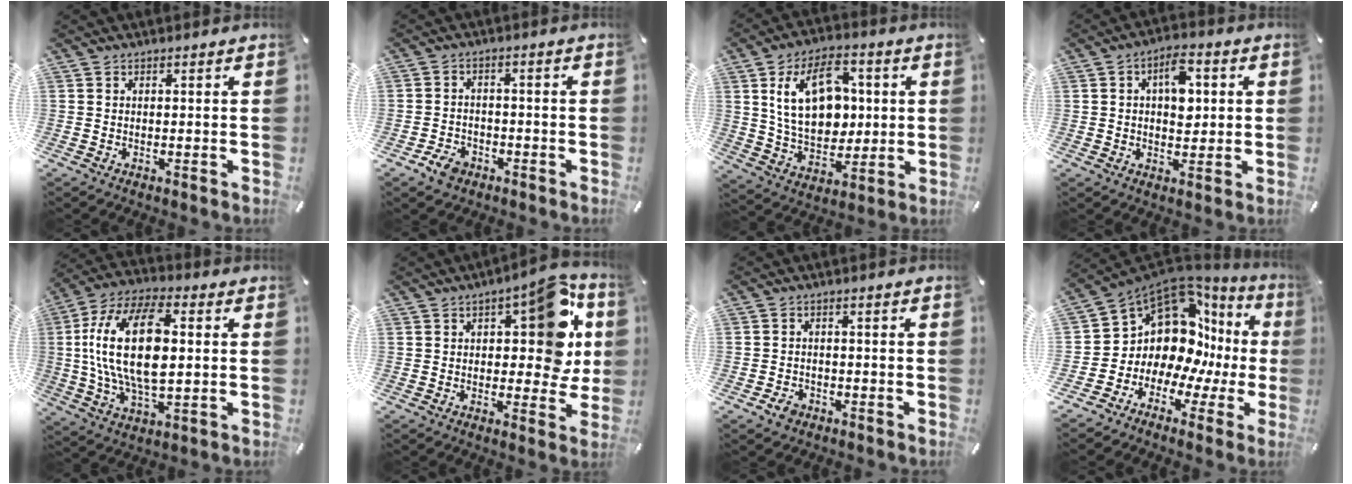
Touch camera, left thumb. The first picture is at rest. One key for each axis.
{"total": 4.7, "fx": -3.0, "fy": 3.2, "fz": 1.7, "tx": -0.032, "ty": 0.017, "tz": -0.056}
{"total": 17.2, "fx": 3.7, "fy": 12.0, "fz": 11.9, "tx": -0.213, "ty": 0.006, "tz": 0.065}
{"total": 8.3, "fx": 1.4, "fy": 5.2, "fz": 6.4, "tx": -0.077, "ty": -0.004, "tz": 0.018}
{"total": 20.2, "fx": 2.1, "fy": 10.7, "fz": 17.0, "tx": -0.360, "ty": 0.000, "tz": 0.031}
{"total": 16.4, "fx": 4.6, "fy": 8.3, "fz": 13.4, "tx": -0.151, "ty": -0.025, "tz": 0.070}
{"total": 3.1, "fx": -1.8, "fy": 2.2, "fz": 1.3, "tx": -0.028, "ty": 0.007, "tz": -0.037}
{"total": 13.1, "fx": 4.3, "fy": 10.1, "fz": 7.1, "tx": -0.147, "ty": -0.080, "tz": 0.078}